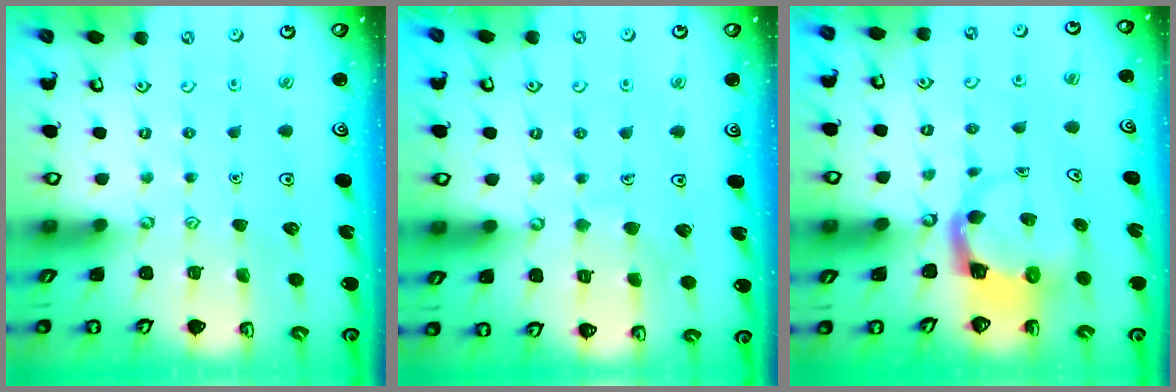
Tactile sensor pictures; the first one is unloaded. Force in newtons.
{"total": 4.3, "press": 4.3, "slide": 0.3}
{"total": 3.7, "press": 3.6, "slide": 0.7}